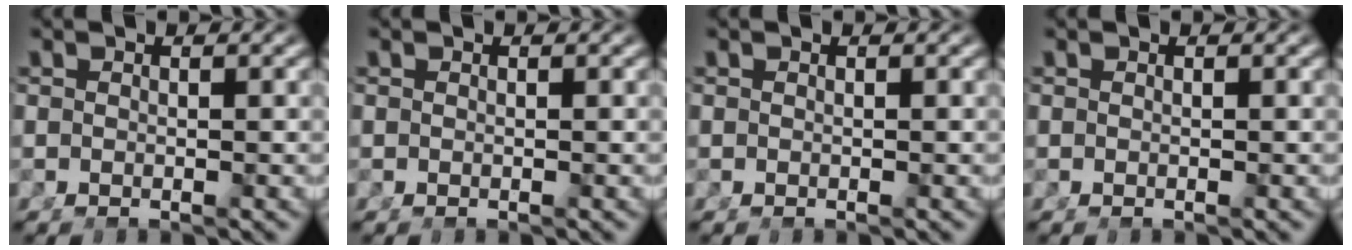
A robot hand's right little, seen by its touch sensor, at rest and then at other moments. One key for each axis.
{"total": 0.0}
{"total": 0.0}
{"total": 0.0}